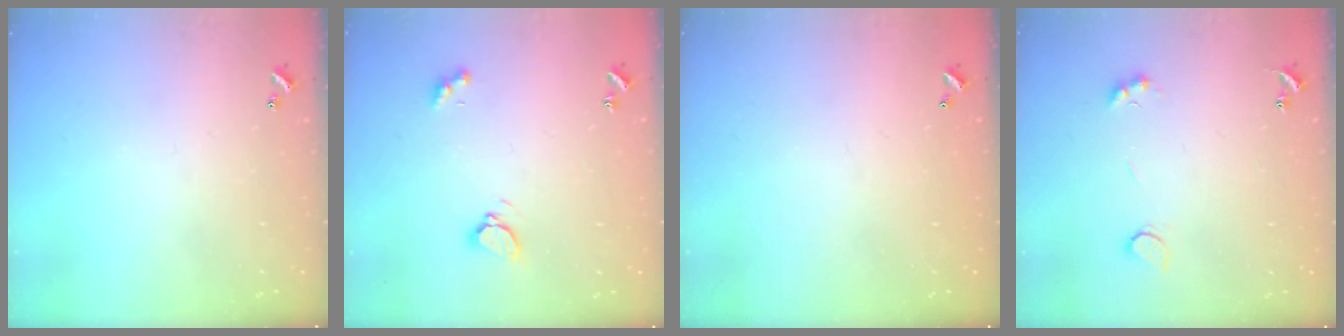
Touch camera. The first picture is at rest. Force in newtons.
{"total": 3.2, "press": 3.2, "slide": 0.4}
{"total": 2.8, "press": 2.8, "slide": 0.1}
{"total": 3.7, "press": 3.4, "slide": 1.2}